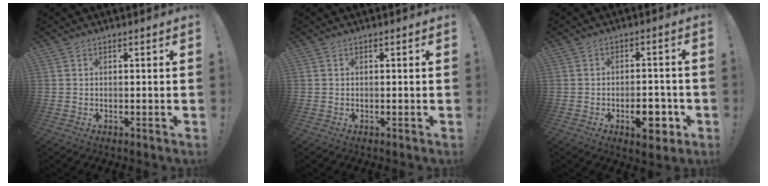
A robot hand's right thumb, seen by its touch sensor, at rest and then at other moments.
{"total": 0.0}
{"total": 8.8, "force": [-3.5, 5.0, 6.4], "torque": [-0.069, 0.018, -0.051]}